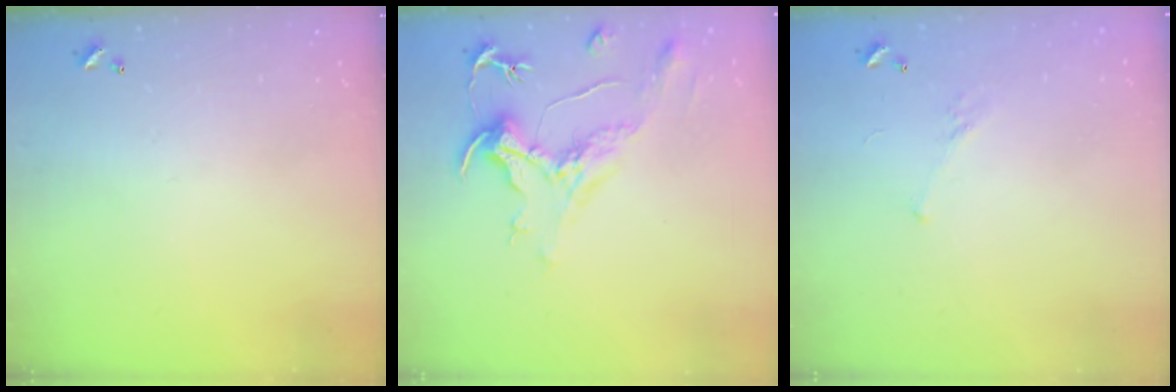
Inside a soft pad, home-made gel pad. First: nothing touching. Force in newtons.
{"total": 2.2, "press": 1.7, "slide": 1.4}
{"total": 5.0, "press": 4.9, "slide": 0.8}